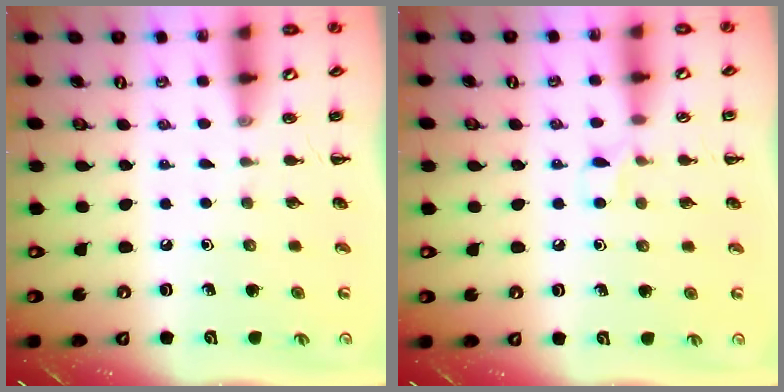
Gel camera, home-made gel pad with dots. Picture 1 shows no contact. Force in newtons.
{"total": 3.6, "press": 3.4, "slide": 1.2}